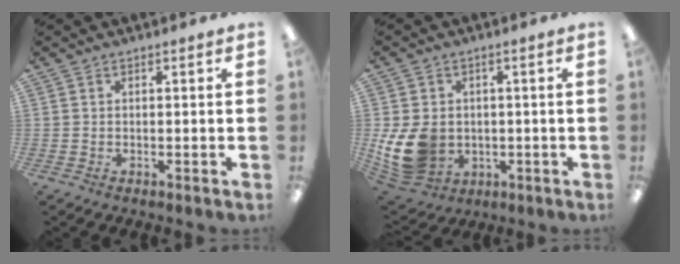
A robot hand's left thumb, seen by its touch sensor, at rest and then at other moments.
{"total": 11.8, "force": [-1.3, 9.6, 6.6], "torque": [-0.157, -0.001, -0.015]}